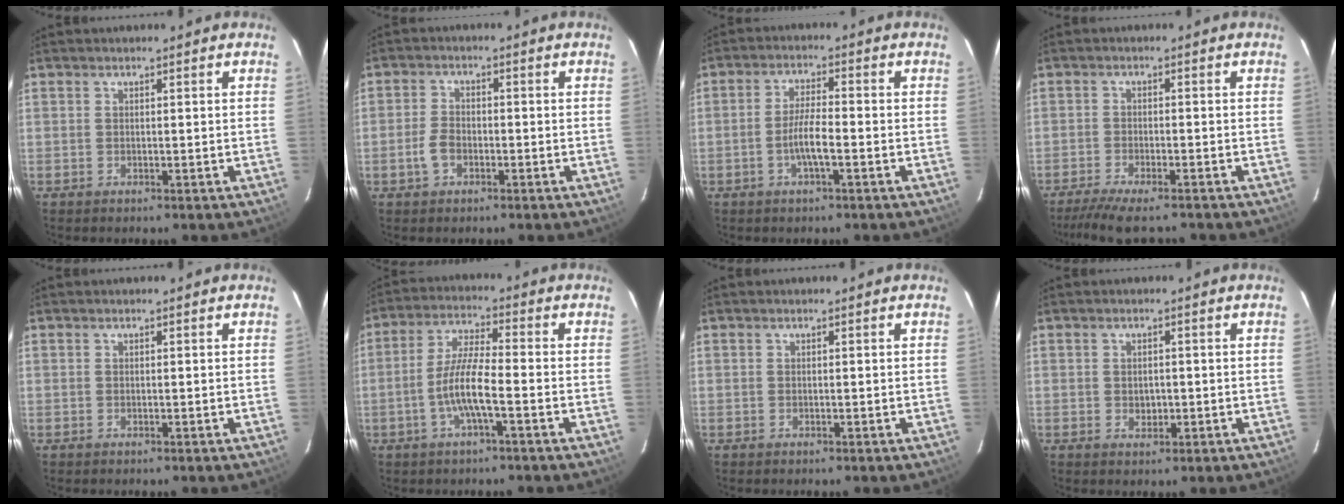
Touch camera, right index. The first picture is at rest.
{"total": 3.7, "force": [-1.6, 2.5, 2.1], "torque": [-0.050, 0.006, -0.031]}
{"total": 5.0, "force": [-2.0, 0.6, 4.6], "torque": [-0.092, 0.002, -0.038]}
{"total": 8.9, "force": [-7.6, 1.4, 4.4], "torque": [-0.103, -0.022, -0.128]}
{"total": 0.0}
{"total": 7.7, "force": [-2.8, 0.8, 7.1], "torque": [-0.149, 0.003, -0.055]}
{"total": 0.0}
{"total": 2.1, "force": [-0.3, 1.7, 1.2], "torque": [-0.018, 0.001, -0.003]}